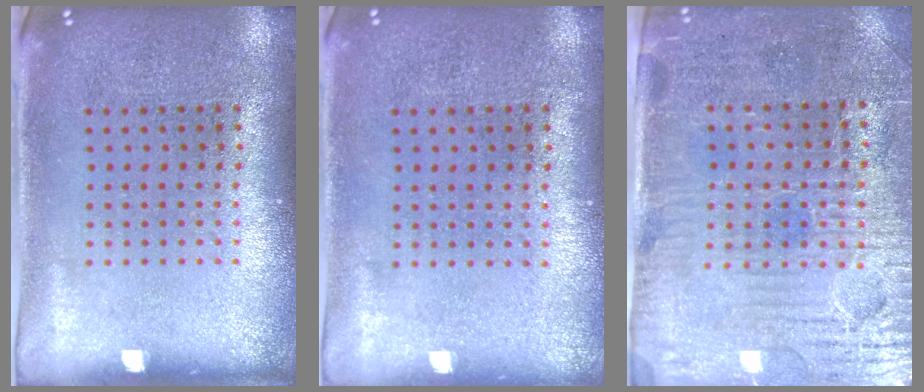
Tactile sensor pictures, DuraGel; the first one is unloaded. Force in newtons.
{"total": 0.0}
{"total": 3.6, "press": 3.3, "slide": 1.4}